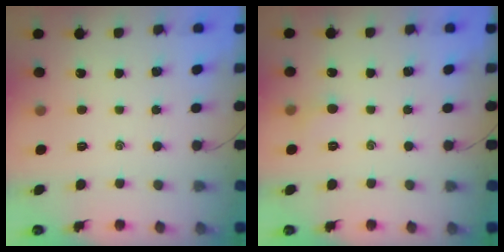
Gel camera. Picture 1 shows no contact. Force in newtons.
{"total": 4.1, "press": 3.9, "slide": 1.3}